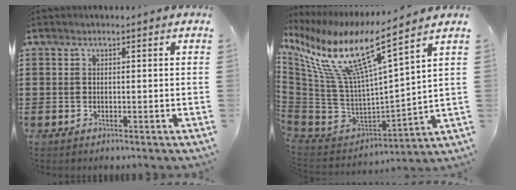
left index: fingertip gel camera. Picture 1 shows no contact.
{"total": 12.5, "force": [6.9, 2.1, 10.2], "torque": [-0.235, -0.059, 0.104]}